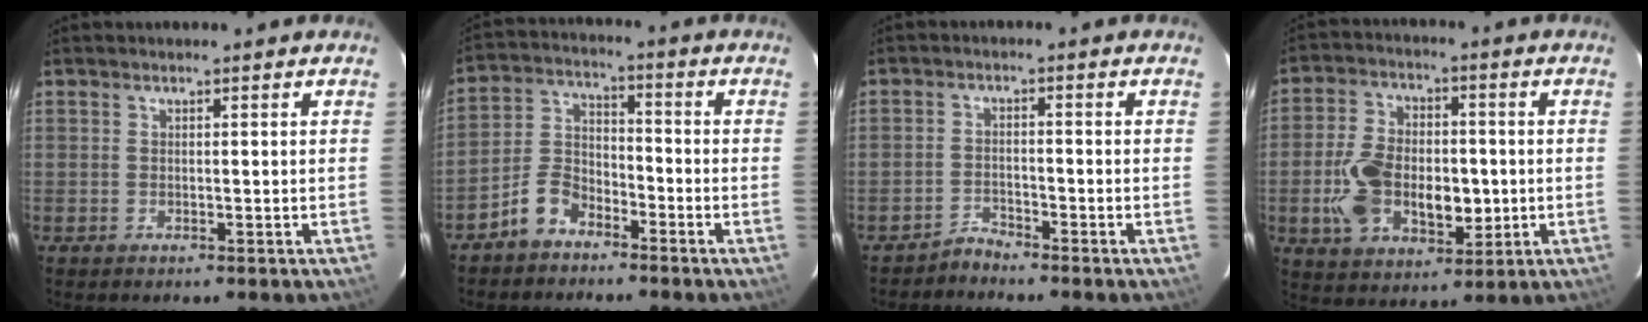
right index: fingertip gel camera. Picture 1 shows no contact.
{"total": 6.3, "force": [-4.5, 3.7, 2.5], "torque": [-0.057, 0.011, -0.090]}
{"total": 2.1, "force": [-2.0, 0.1, -0.7], "torque": [0.021, -0.008, -0.037]}
{"total": 13.2, "force": [-1.8, 7.7, 10.6], "torque": [-0.207, 0.014, -0.019]}